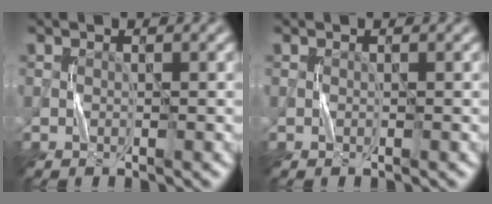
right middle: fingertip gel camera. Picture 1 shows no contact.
{"total": 0.0}